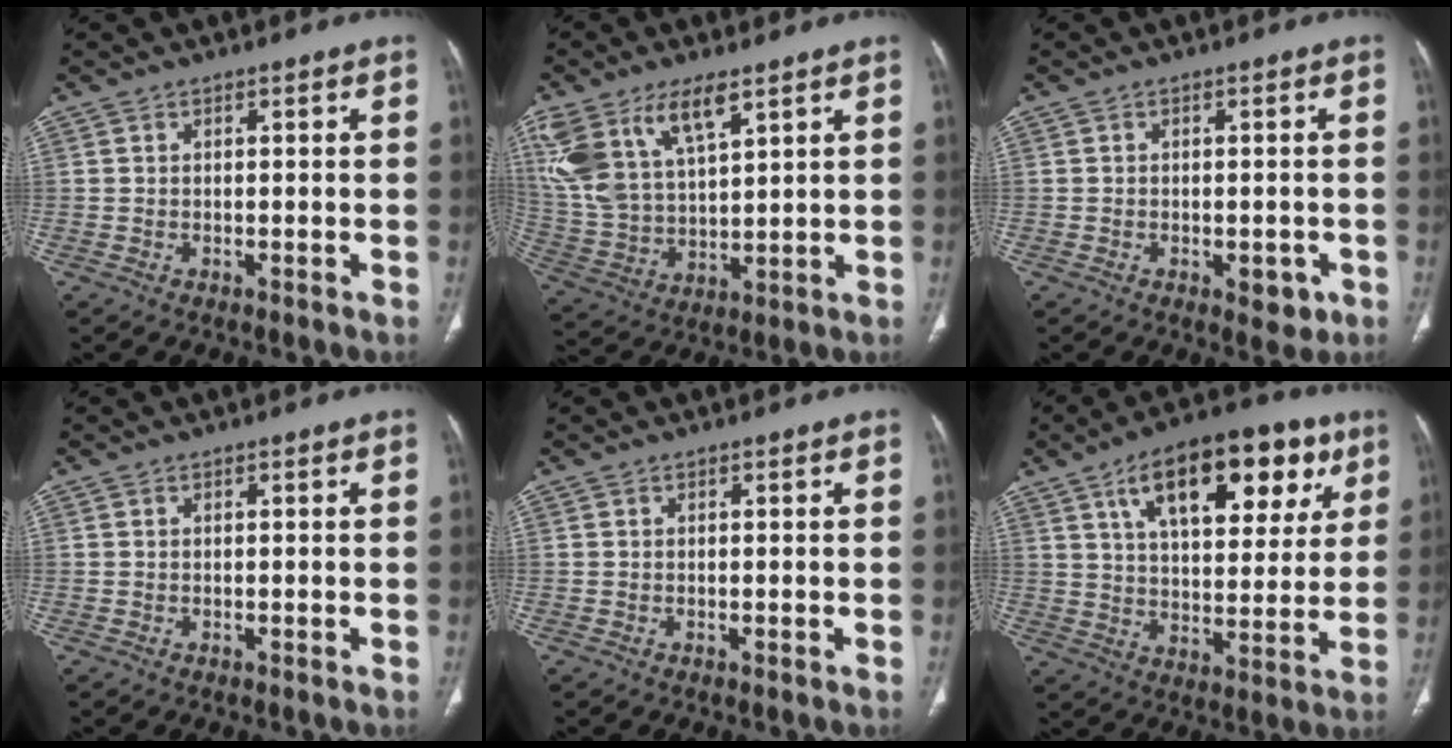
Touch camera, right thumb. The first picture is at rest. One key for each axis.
{"total": 16.1, "fx": 8.8, "fy": 7.2, "fz": 11.4, "tx": -0.228, "ty": -0.022, "tz": 0.183}
{"total": 3.7, "fx": -1.4, "fy": 2.1, "fz": 2.7, "tx": -0.018, "ty": 0.001, "tz": -0.011}
{"total": 0.0}
{"total": 0.0}
{"total": 22.3, "fx": 10.5, "fy": 10.8, "fz": 16.5, "tx": -0.208, "ty": -0.010, "tz": 0.165}